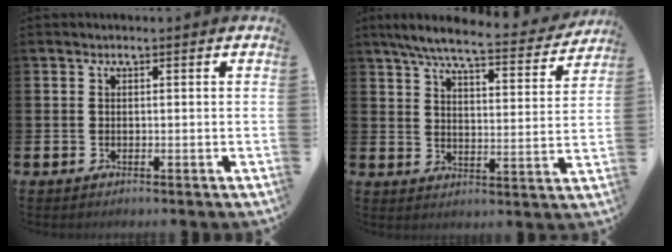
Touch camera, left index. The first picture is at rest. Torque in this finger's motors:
{"motor_torque": [0.16, -0.55, 0.32, 0.08]}